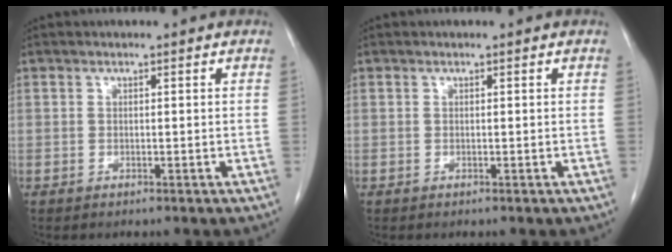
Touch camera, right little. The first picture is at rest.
{"total": 0.0}